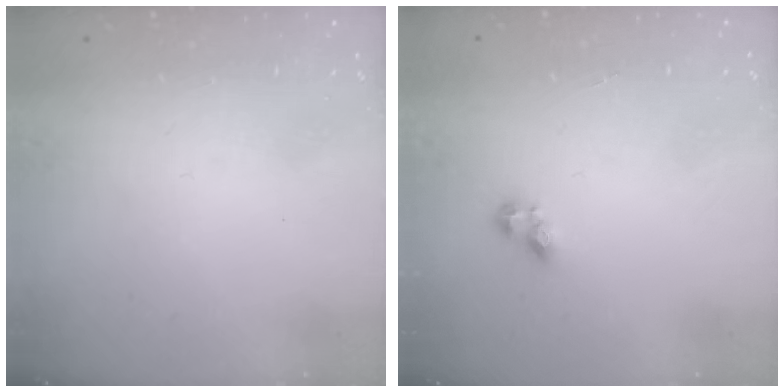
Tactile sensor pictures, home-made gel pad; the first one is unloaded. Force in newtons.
{"total": 3.0, "press": 2.9, "slide": 0.6}